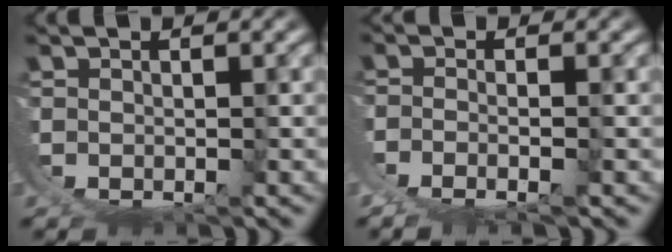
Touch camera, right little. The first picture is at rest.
{"total": 2.7, "force": [-0.6, 0.7, 2.6], "torque": [-0.059, -0.017, 0.001]}